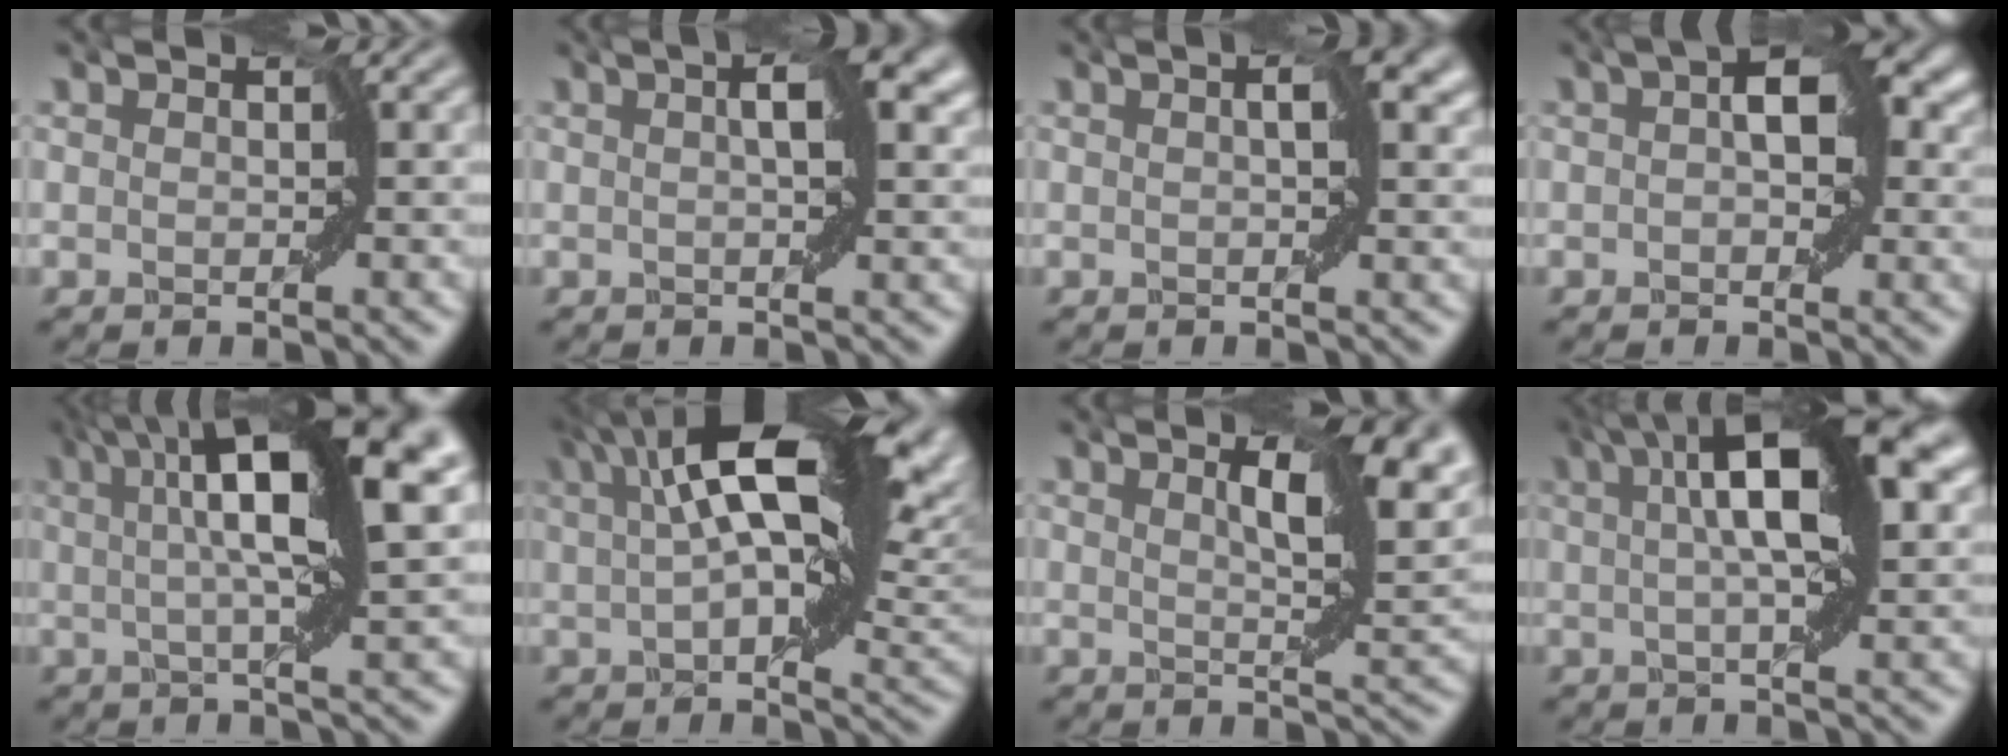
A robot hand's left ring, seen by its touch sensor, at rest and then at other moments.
{"total": 4.2, "force": [1.1, 1.1, 4.0], "torque": [-0.066, 0.005, 0.010]}
{"total": 3.1, "force": [0.7, 0.9, 2.9], "torque": [-0.050, 0.002, 0.005]}
{"total": 6.0, "force": [1.7, 2.8, 5.0], "torque": [-0.068, 0.011, 0.014]}
{"total": 11.7, "force": [3.8, 1.9, 10.9], "torque": [-0.149, 0.017, 0.057]}
{"total": 14.8, "force": [5.7, 4.8, 12.8], "torque": [-0.197, 0.018, 0.087]}
{"total": 7.5, "force": [2.7, 1.9, 6.8], "torque": [-0.102, 0.006, 0.043]}
{"total": 10.9, "force": [3.8, 2.7, 9.9], "torque": [-0.142, 0.014, 0.052]}